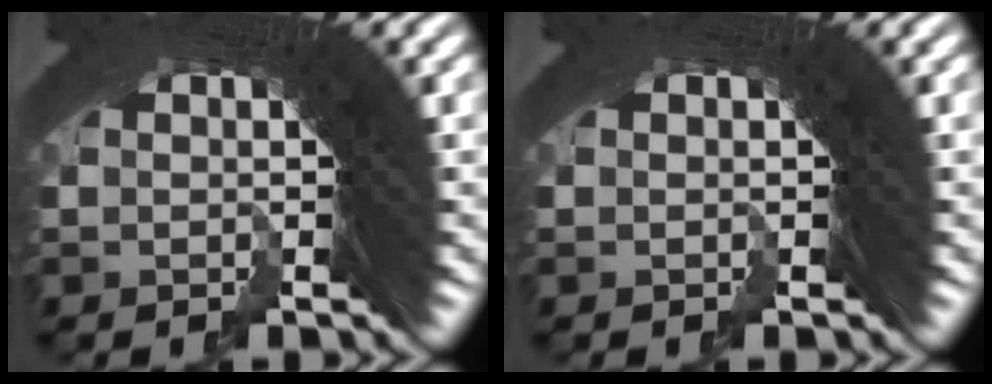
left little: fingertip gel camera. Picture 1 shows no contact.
{"total": 0.0}